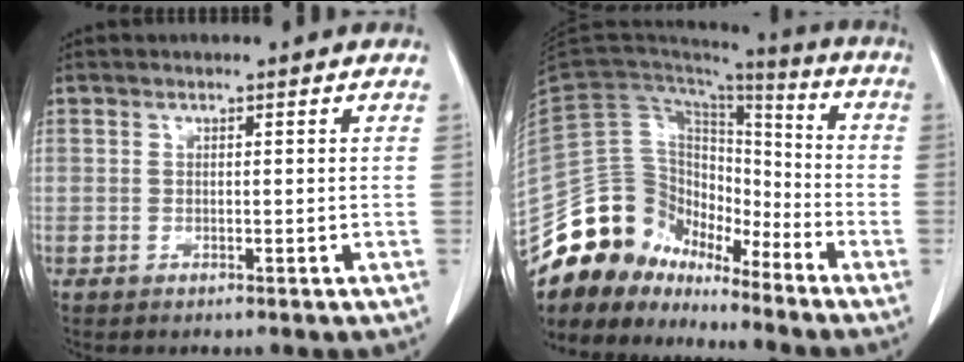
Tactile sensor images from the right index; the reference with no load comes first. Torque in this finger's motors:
{"motor_torque": [0.59, -0.63, 0.16, -0.01]}